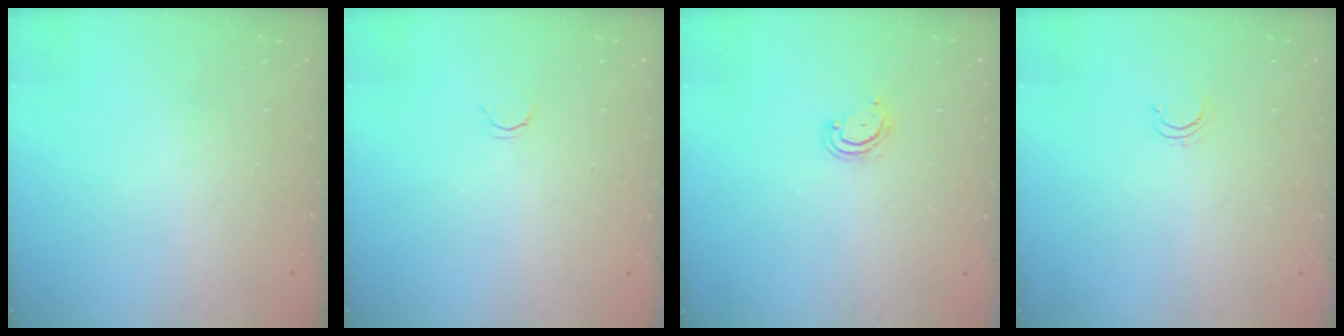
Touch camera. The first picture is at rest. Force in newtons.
{"total": 2.1, "press": 2.1, "slide": 0.4}
{"total": 4.0, "press": 4.0, "slide": 0.3}
{"total": 2.8, "press": 2.8, "slide": 0.2}